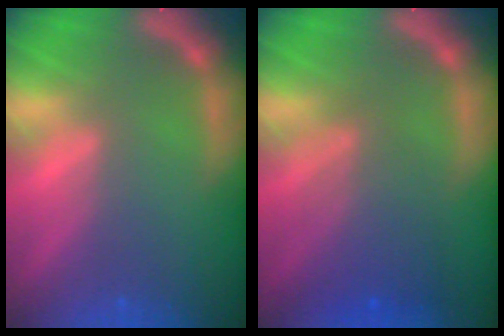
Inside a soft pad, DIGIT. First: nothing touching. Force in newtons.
{"total": 5.1}